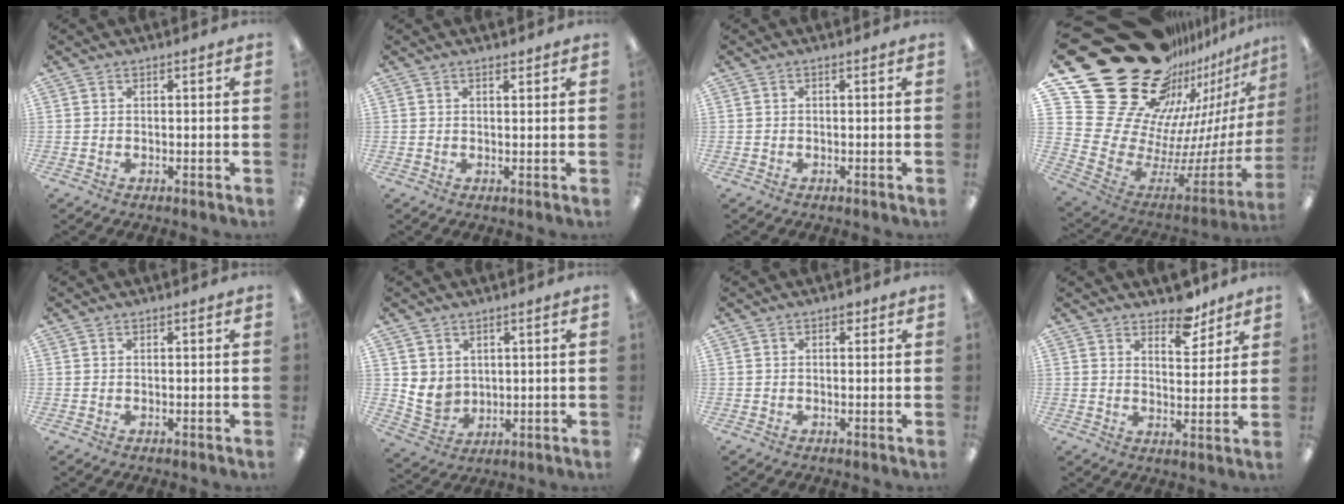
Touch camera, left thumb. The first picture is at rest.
{"total": 1.2, "force": [1.1, 0.2, 0.3], "torque": [0.003, -0.004, 0.019]}
{"total": 0.0}
{"total": 34.6, "force": [21.0, 20.4, 18.4], "torque": [-0.253, -0.208, 0.461]}
{"total": 0.0}
{"total": 6.1, "force": [2.2, 5.4, 1.7], "torque": [-0.047, -0.016, 0.046]}
{"total": 1.2, "force": [0.7, 0.8, 0.6], "torque": [-0.004, -0.001, 0.011]}
{"total": 7.1, "force": [6.0, 3.0, 2.3], "torque": [-0.014, -0.042, 0.104]}